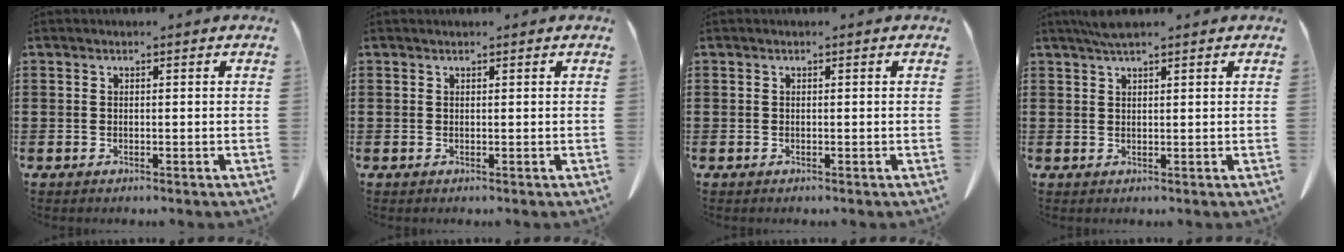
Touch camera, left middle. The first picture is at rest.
{"total": 0.0}
{"total": 0.0}
{"total": 2.4, "force": [1.8, 0.3, 1.5], "torque": [-0.033, 0.002, 0.034]}